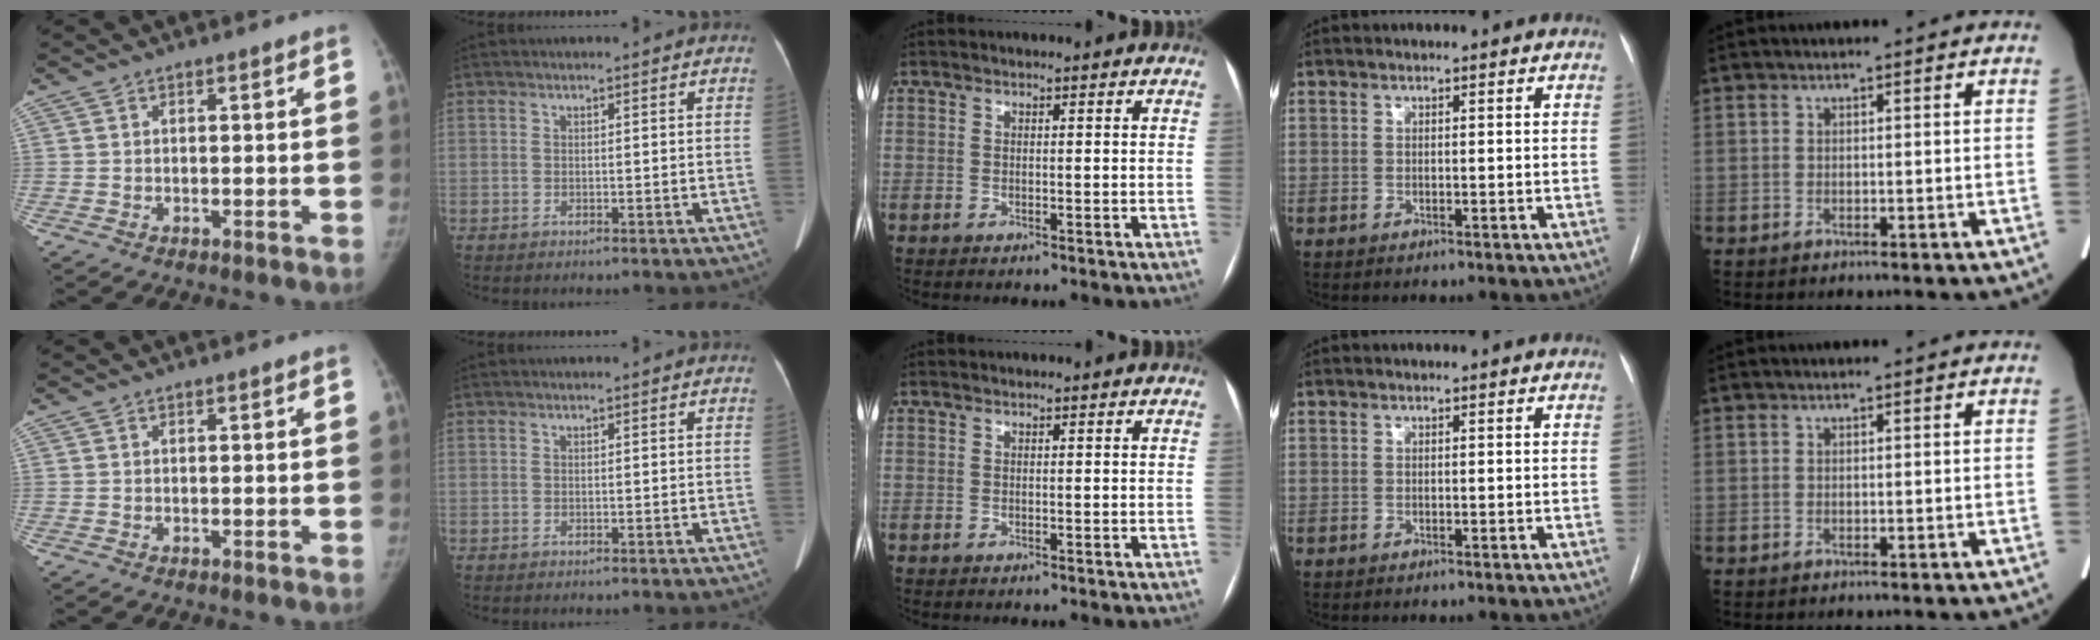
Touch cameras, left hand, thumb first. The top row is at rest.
{}